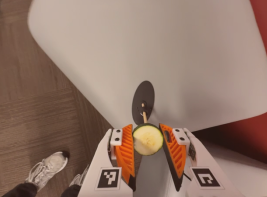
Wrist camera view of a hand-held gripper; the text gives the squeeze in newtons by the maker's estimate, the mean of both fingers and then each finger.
{"total": 11.5, "left": 12.0, "right": 10.9}